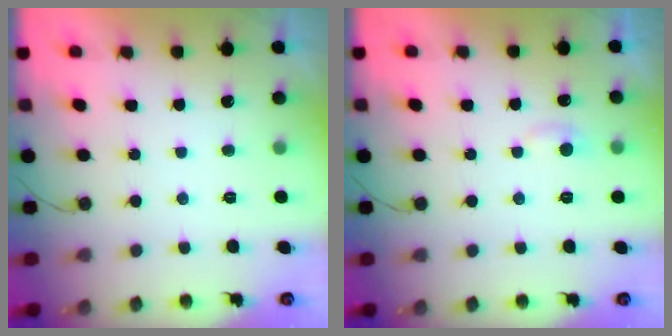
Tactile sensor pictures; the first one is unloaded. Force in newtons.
{"total": 3.3, "press": 3.3, "slide": 0.4}